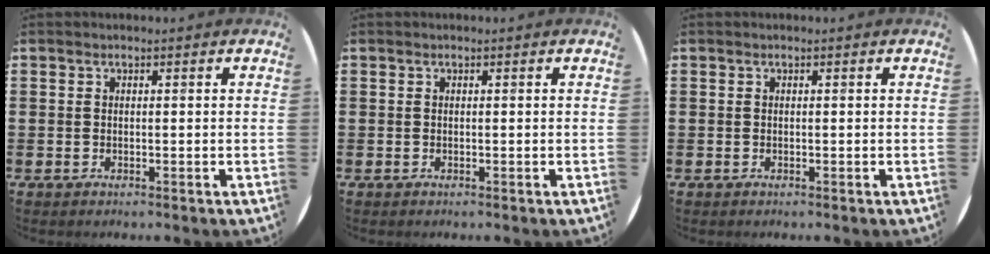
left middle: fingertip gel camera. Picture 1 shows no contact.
{"total": 0.0}
{"total": 0.0}